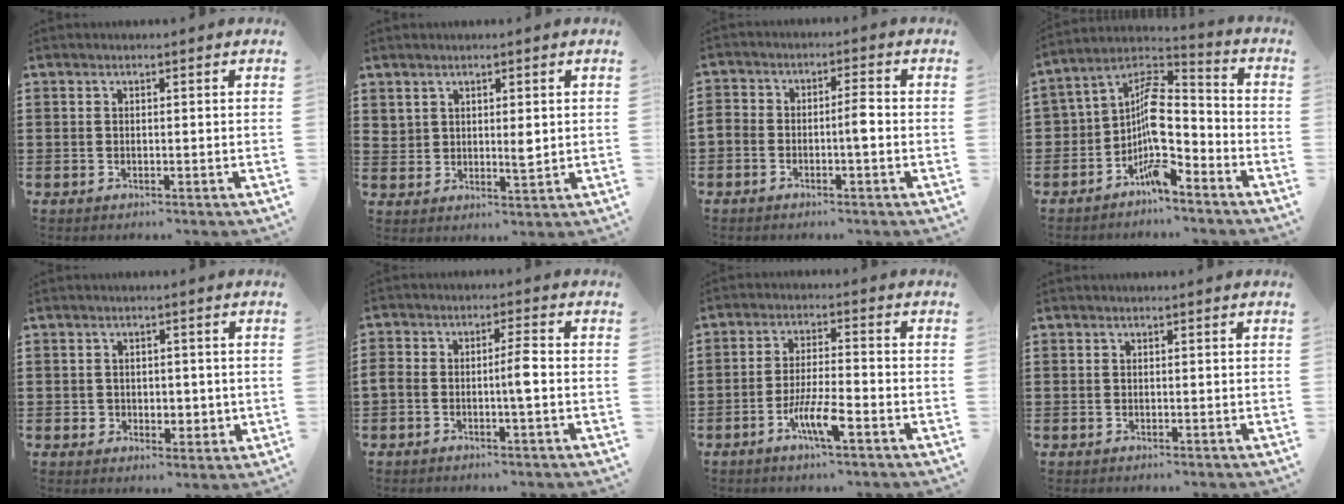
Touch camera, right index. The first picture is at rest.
{"total": 2.8, "force": [1.7, 1.5, 1.7], "torque": [-0.030, -0.001, 0.030]}
{"total": 2.9, "force": [-1.4, 0.9, 2.4], "torque": [-0.046, 0.006, -0.030]}
{"total": 9.5, "force": [-4.8, 4.6, 6.8], "torque": [-0.134, 0.003, -0.094]}
{"total": 2.5, "force": [0.0, 2.3, 1.0], "torque": [-0.021, 0.009, -0.005]}
{"total": 3.7, "force": [-1.2, 0.7, 3.4], "torque": [-0.071, 0.002, -0.028]}
{"total": 6.3, "force": [-3.3, 0.9, 5.3], "torque": [-0.113, -0.008, -0.064]}
{"total": 0.0}